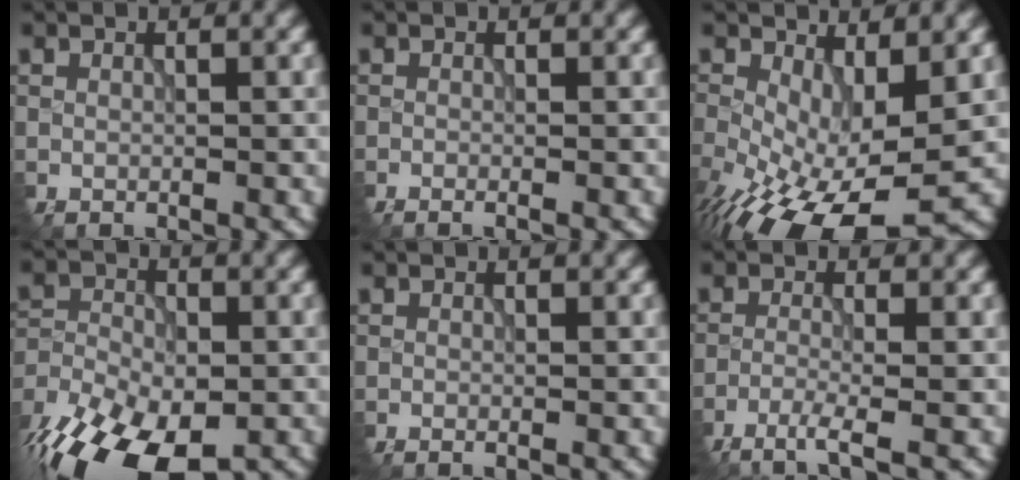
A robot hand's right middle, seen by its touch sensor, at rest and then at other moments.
{"total": 1.2, "force": [-0.8, 0.3, 0.8], "torque": [-0.016, -0.003, -0.012]}
{"total": 11.9, "force": [-4.2, 5.6, 9.6], "torque": [-0.180, -0.036, -0.053]}
{"total": 14.6, "force": [-9.9, 7.8, 7.2], "torque": [-0.134, -0.027, -0.141]}
{"total": 0.8, "force": [-0.6, 0.2, 0.5], "torque": [-0.012, -0.003, -0.009]}
{"total": 3.1, "force": [-2.6, 0.2, 1.8], "torque": [-0.038, -0.002, -0.053]}